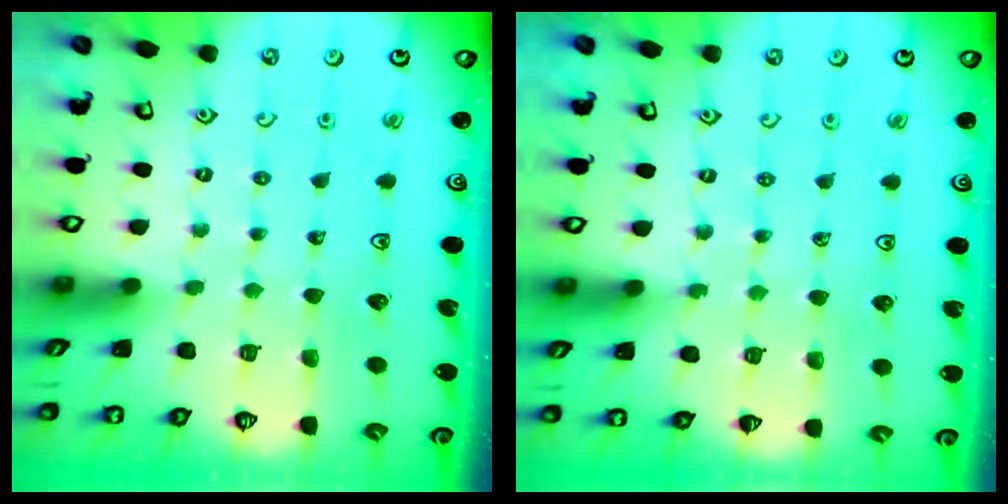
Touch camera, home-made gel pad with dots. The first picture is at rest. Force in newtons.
{"total": 5.3, "press": 5.1, "slide": 1.3}